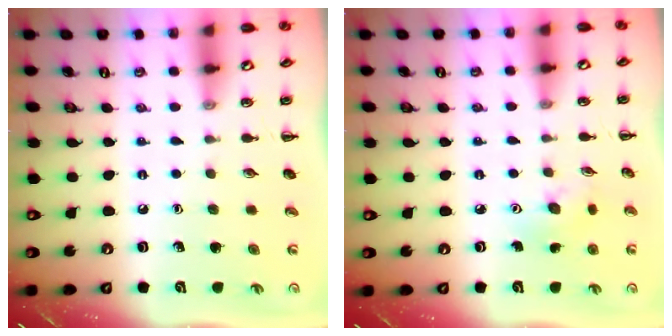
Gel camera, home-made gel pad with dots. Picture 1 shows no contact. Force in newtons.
{"total": 3.3, "press": 3.2, "slide": 0.9}